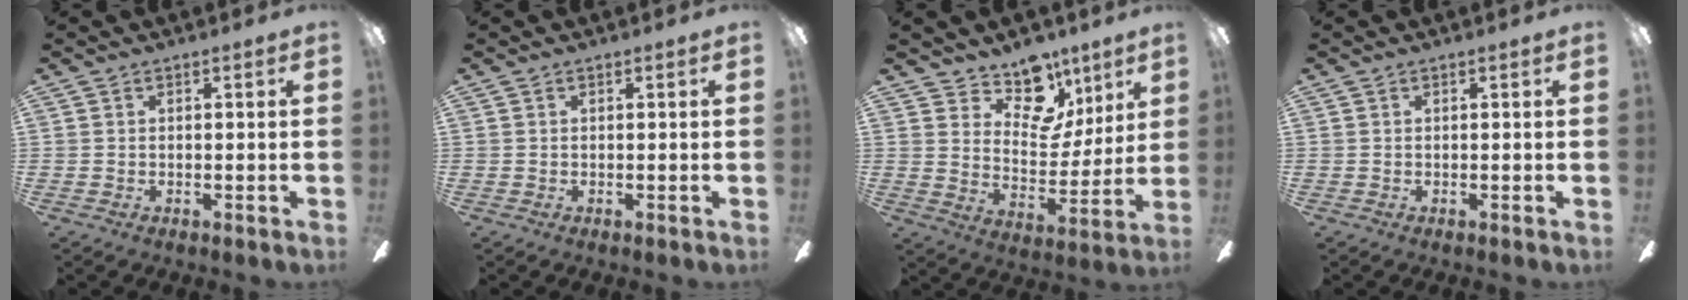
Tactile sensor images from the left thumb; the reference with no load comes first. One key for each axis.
{"total": 0.0}
{"total": 13.3, "fx": 9.8, "fy": 7.5, "fz": 5.0, "tx": -0.083, "ty": -0.073, "tz": 0.184}
{"total": 0.0}